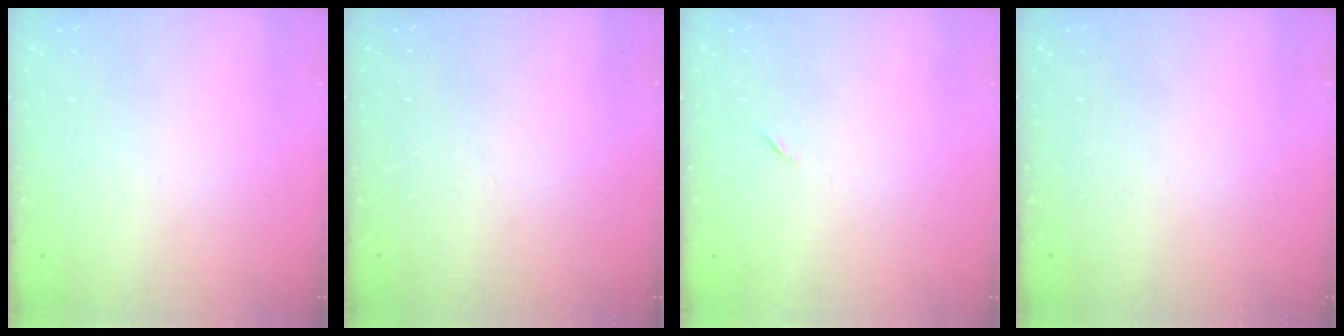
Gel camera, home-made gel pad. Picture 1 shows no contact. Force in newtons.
{"total": 0.0}
{"total": 4.9, "press": 4.5, "slide": 1.9}
{"total": 0.0}